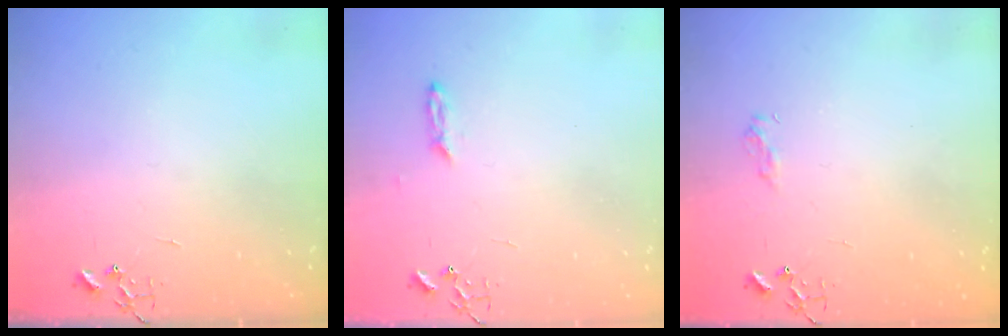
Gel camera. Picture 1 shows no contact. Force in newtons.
{"total": 2.3, "press": 2.2, "slide": 0.4}
{"total": 7.1, "press": 7.1, "slide": 0.8}